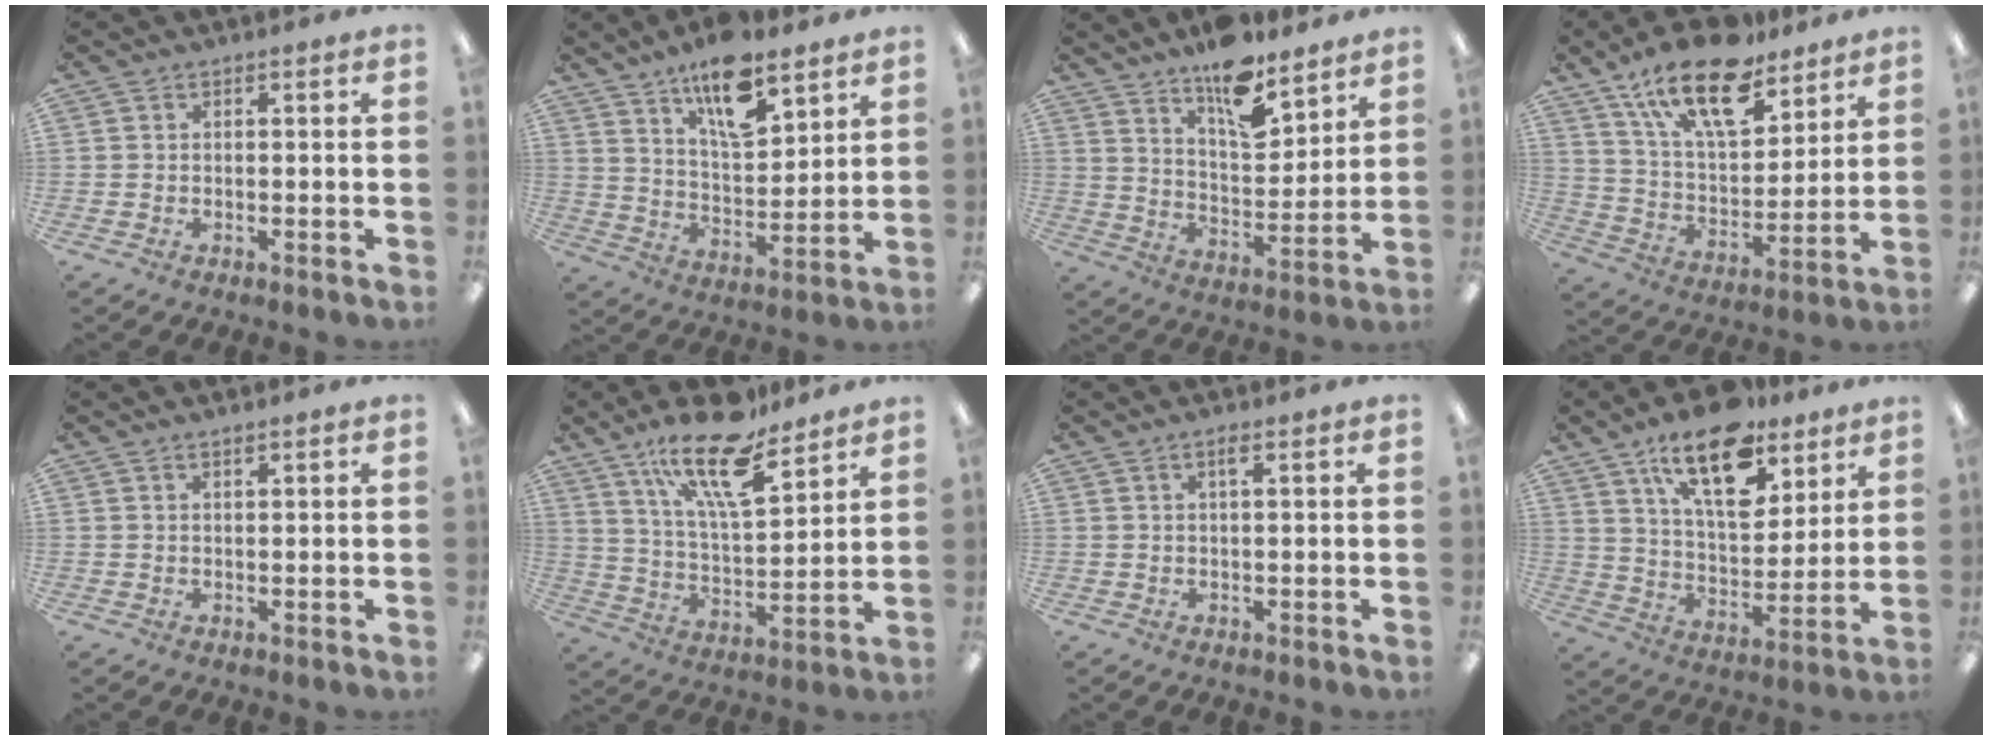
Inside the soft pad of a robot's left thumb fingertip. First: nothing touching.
{"total": 15.3, "force": [10.8, 5.8, 9.1], "torque": [-0.144, -0.059, 0.184]}
{"total": 13.0, "force": [10.4, 4.6, 6.3], "torque": [-0.091, -0.074, 0.182]}
{"total": 19.8, "force": [13.8, 8.6, 11.4], "torque": [-0.194, -0.073, 0.243]}
{"total": 1.1, "force": [1.0, 0.2, 0.5], "torque": [-0.010, -0.001, 0.017]}
{"total": 19.4, "force": [13.3, 6.6, 12.4], "torque": [-0.215, -0.073, 0.227]}
{"total": 1.8, "force": [1.0, 0.3, 1.5], "torque": [-0.024, -0.001, 0.015]}
{"total": 19.3, "force": [12.2, 9.1, 11.8], "torque": [-0.181, -0.061, 0.206]}